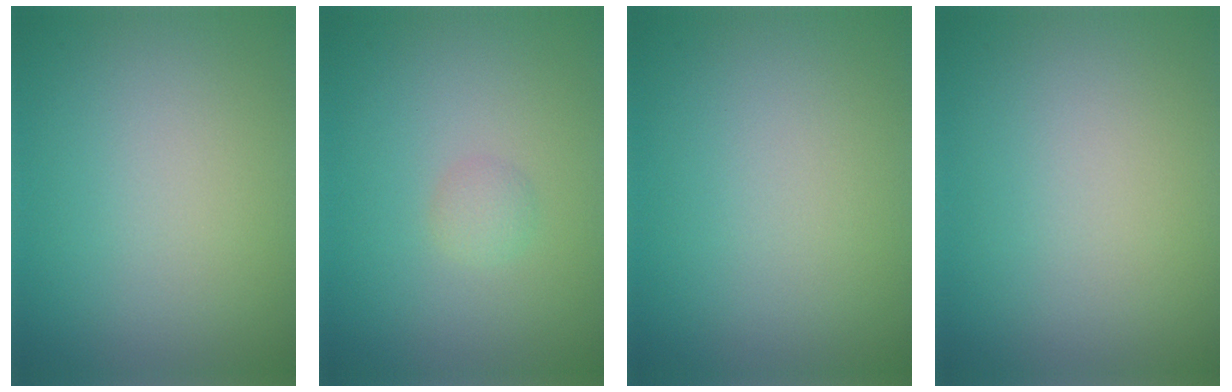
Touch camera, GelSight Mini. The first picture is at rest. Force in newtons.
{"total": 1.1, "press": 1.1, "slide": 0.0}
{"total": 0.0}
{"total": 0.0}